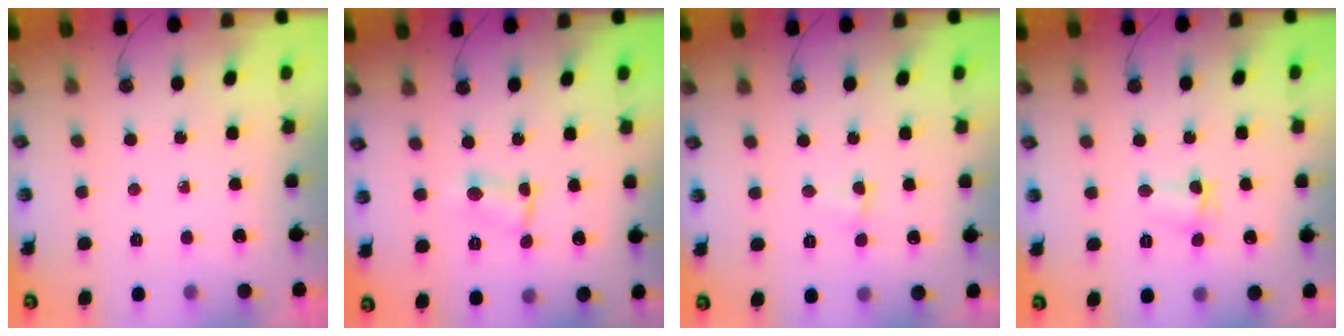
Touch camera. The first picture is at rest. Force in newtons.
{"total": 2.0, "press": 2.0, "slide": 0.3}
{"total": 1.5, "press": 1.2, "slide": 1.0}
{"total": 2.4, "press": 2.4, "slide": 0.3}